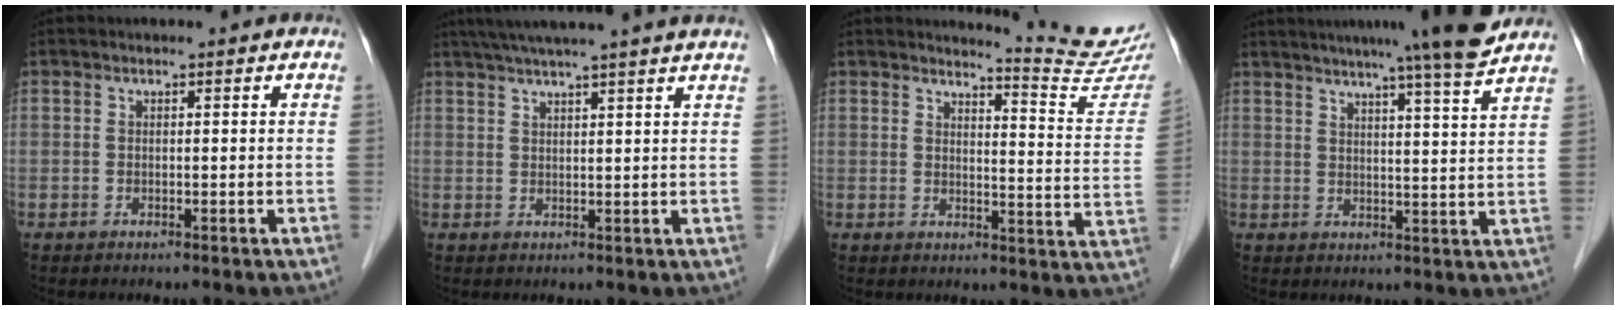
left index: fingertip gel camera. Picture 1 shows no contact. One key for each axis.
{"total": 10.9, "fx": 9.0, "fy": -1.4, "fz": 5.8, "tx": -0.091, "ty": 0.029, "tz": 0.116}
{"total": 10.2, "fx": 10.1, "fy": -1.5, "fz": 0.6, "tx": -0.017, "ty": -0.085, "tz": 0.115}
{"total": 13.4, "fx": 11.6, "fy": -1.4, "fz": 6.6, "tx": -0.105, "ty": -0.011, "tz": 0.144}